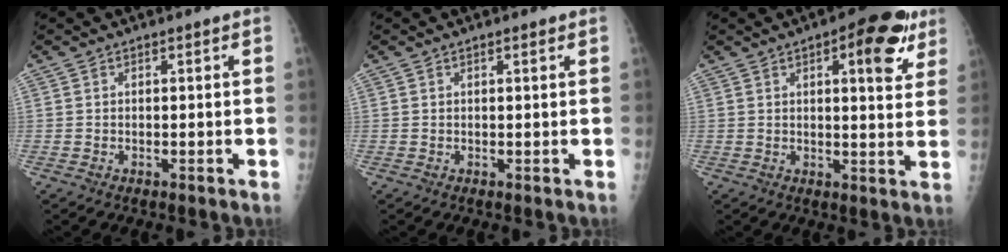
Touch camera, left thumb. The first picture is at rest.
{"total": 0.7, "force": [0.3, 0.2, 0.6], "torque": [-0.009, 0.001, 0.003]}
{"total": 11.4, "force": [5.3, 4.2, 9.2], "torque": [-0.086, -0.011, 0.059]}